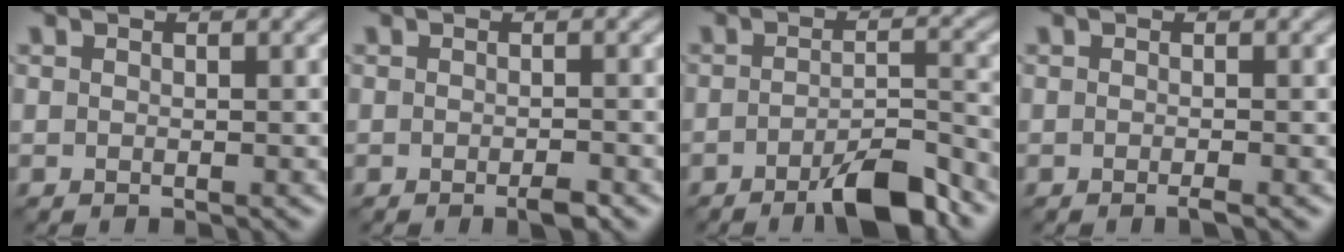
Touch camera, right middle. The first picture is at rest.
{"total": 1.6, "force": [-1.0, 0.2, 1.3], "torque": [-0.017, -0.002, -0.015]}
{"total": 5.8, "force": [-3.7, 1.2, 4.3], "torque": [-0.065, 0.003, -0.060]}
{"total": 0.9, "force": [-0.5, 0.0, 0.8], "torque": [-0.012, -0.004, -0.011]}